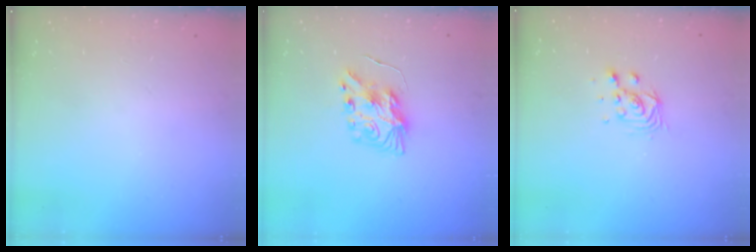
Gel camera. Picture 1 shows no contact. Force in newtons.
{"total": 8.7, "press": 8.7, "slide": 0.3}
{"total": 4.9, "press": 4.9, "slide": 0.4}